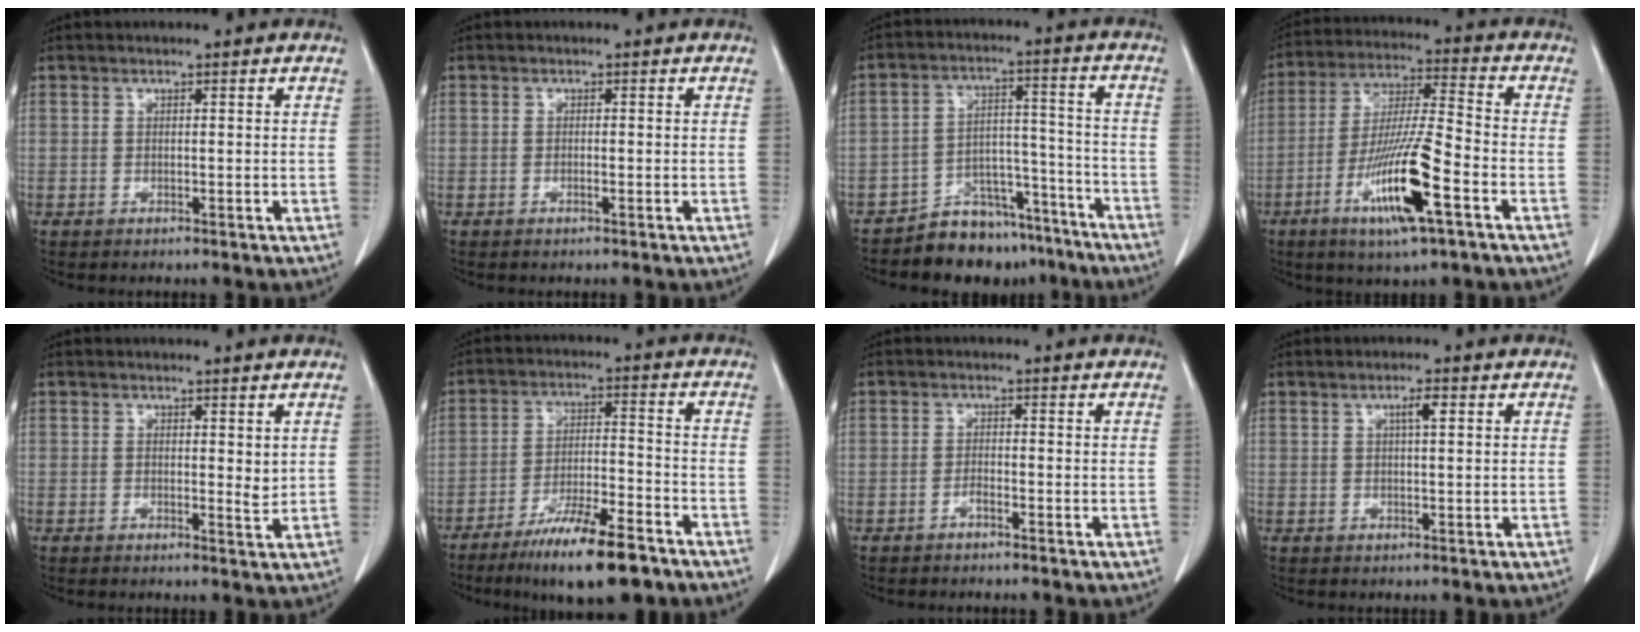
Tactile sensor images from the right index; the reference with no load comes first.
{"total": 0.6, "force": [-0.2, 0.1, 0.6], "torque": [-0.012, 0.001, -0.002]}
{"total": 10.5, "force": [-8.9, 5.1, 2.0], "torque": [-0.005, 0.061, -0.139]}
{"total": 14.5, "force": [-6.2, 0.8, 13.1], "torque": [-0.257, -0.019, -0.110]}
{"total": 1.7, "force": [0.6, 0.6, 1.4], "torque": [-0.021, -0.008, 0.009]}
{"total": 12.7, "force": [-9.0, 2.0, 8.7], "torque": [-0.147, -0.017, -0.151]}
{"total": 1.1, "force": [-0.9, 0.1, 0.7], "torque": [-0.013, 0.003, -0.017]}
{"total": 2.1, "force": [0.8, 0.2, 2.0], "torque": [-0.036, 0.002, 0.013]}